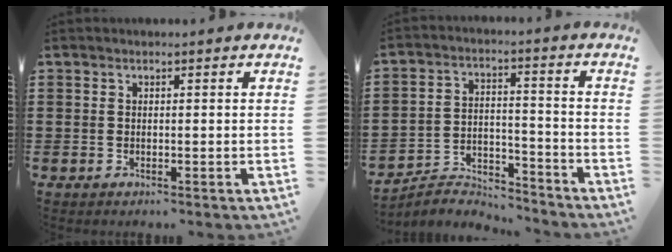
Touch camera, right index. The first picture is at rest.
{"total": 5.2, "force": [-5.1, 0.8, 0.4], "torque": [-0.009, 0.012, -0.102]}